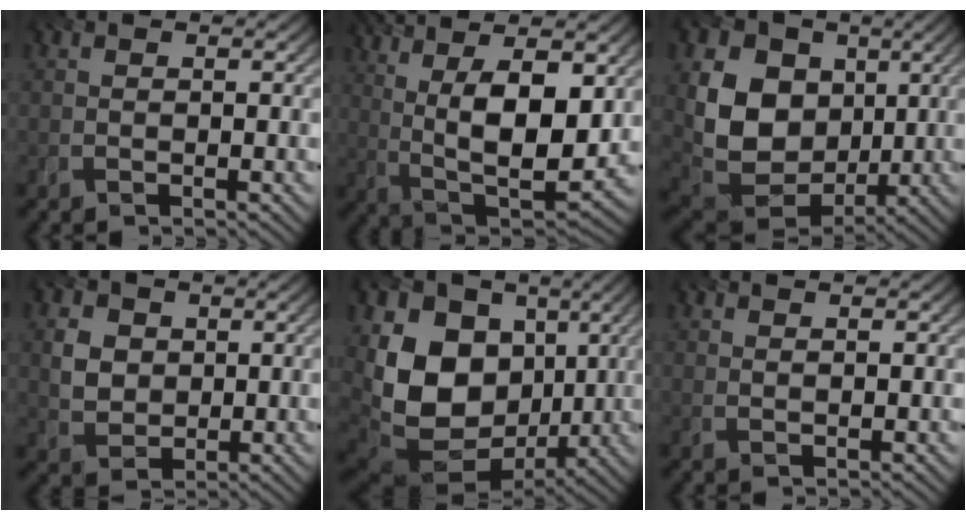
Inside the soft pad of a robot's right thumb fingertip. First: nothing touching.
{"total": 15.3, "force": [4.2, 6.2, 13.4], "torque": [-0.251, 0.007, 0.067]}
{"total": 13.7, "force": [1.5, 10.8, 8.3], "torque": [-0.197, -0.009, 0.037]}
{"total": 4.5, "force": [0.7, 3.8, 2.3], "torque": [-0.063, -0.007, 0.006]}
{"total": 18.6, "force": [0.7, 13.9, 12.3], "torque": [-0.273, -0.019, 0.044]}
{"total": 1.0, "force": [0.8, 0.0, 0.6], "torque": [-0.005, -0.006, 0.010]}